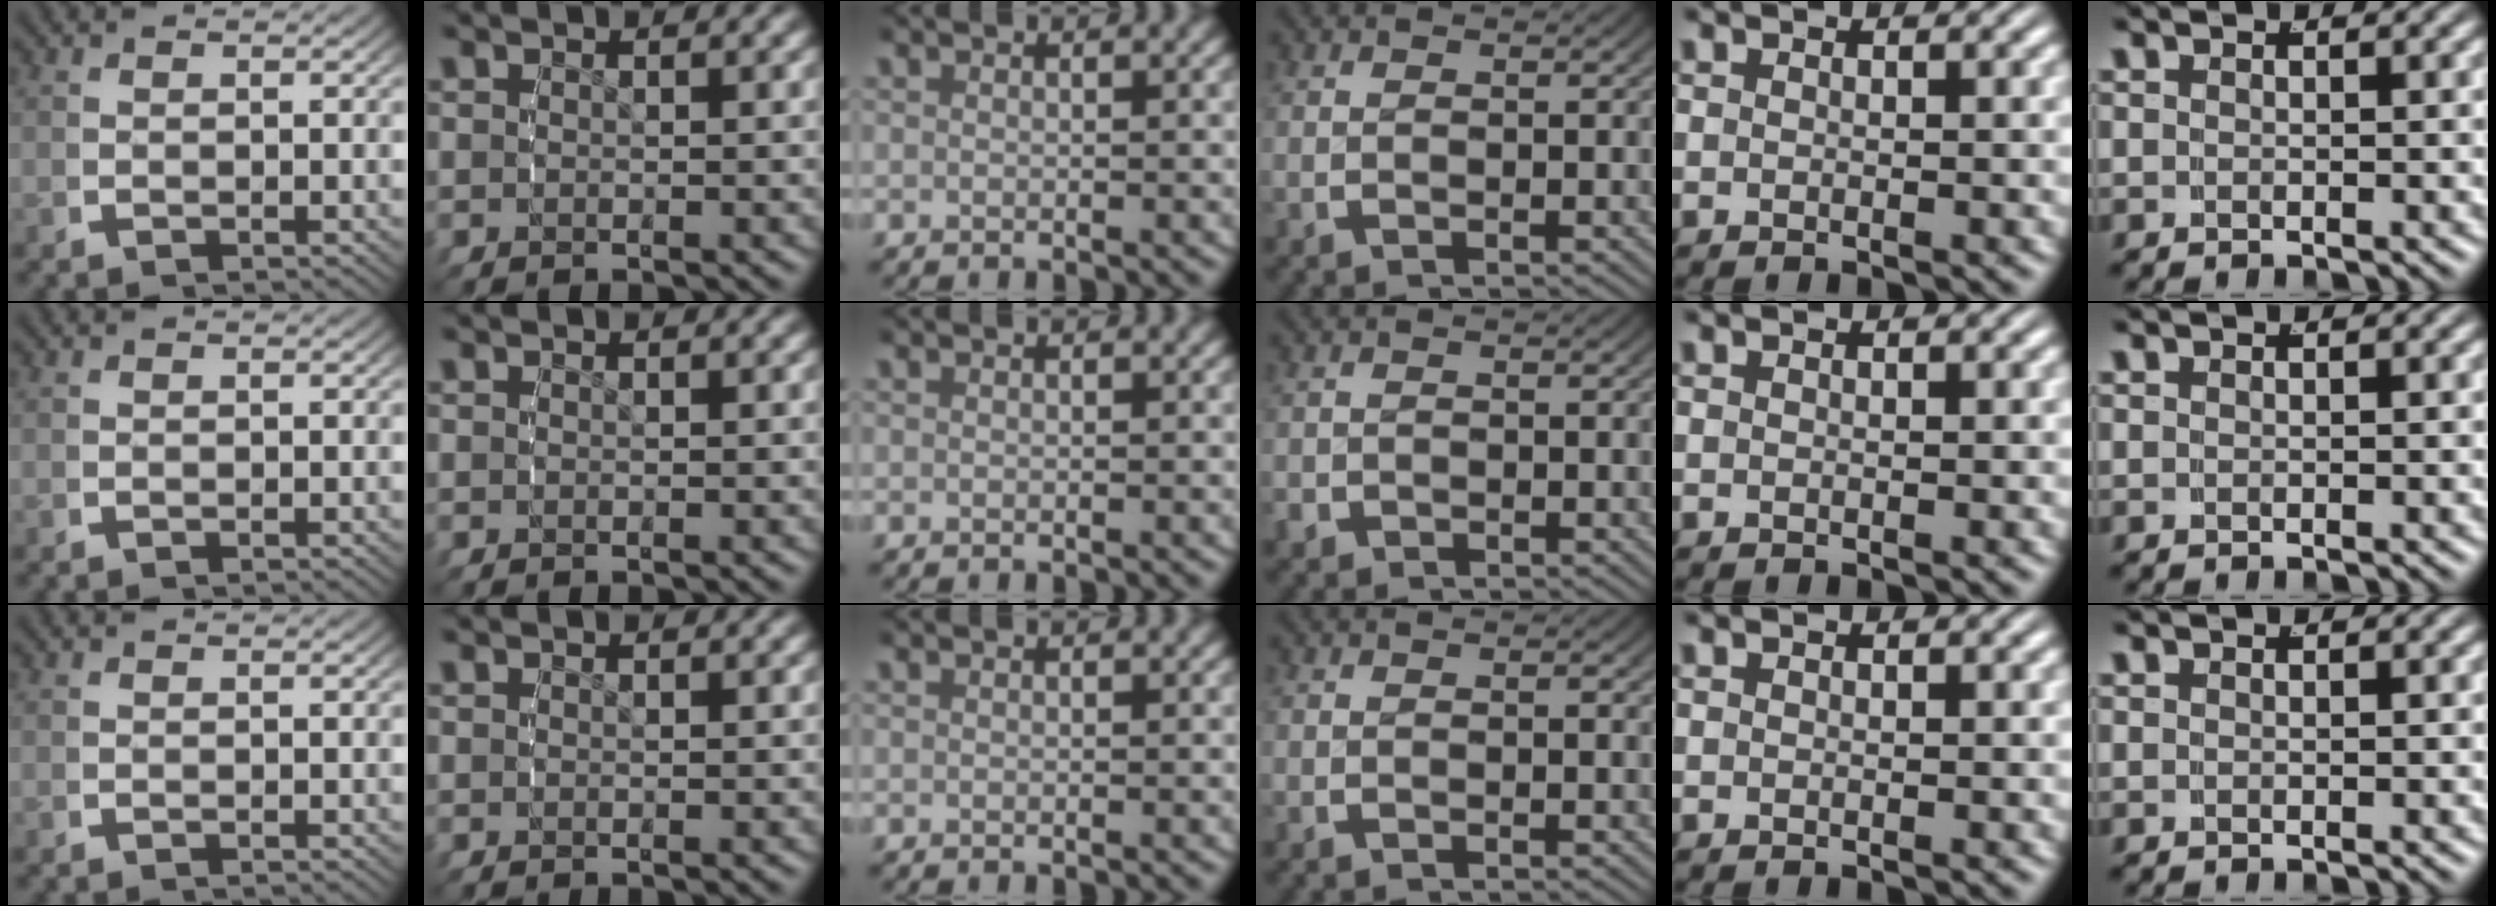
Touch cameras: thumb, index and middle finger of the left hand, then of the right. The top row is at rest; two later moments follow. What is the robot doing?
{"motion": "grasp_and_lifting", "object": "small bumper sticker"}